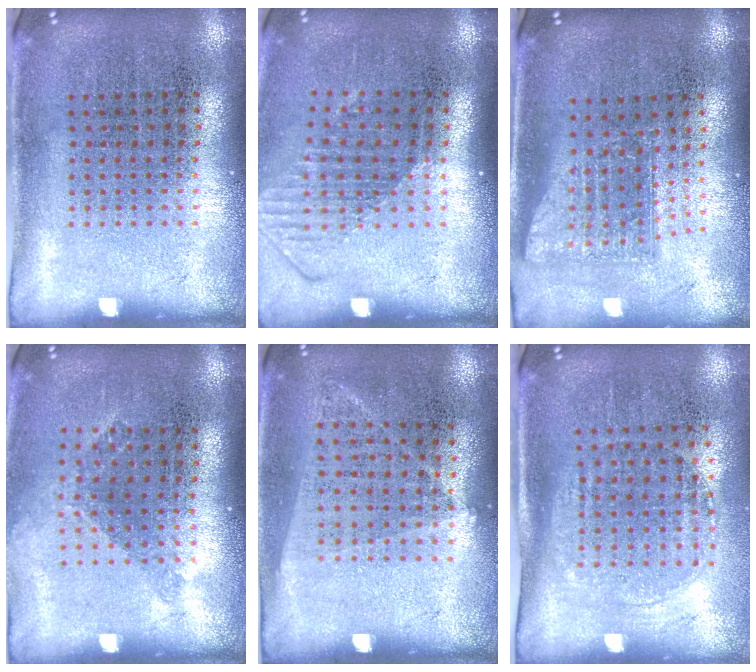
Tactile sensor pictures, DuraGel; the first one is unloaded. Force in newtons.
{"total": 1.6, "press": 1.1, "slide": 1.1}
{"total": 1.7, "press": 1.3, "slide": 1.0}
{"total": 1.0, "press": 0.8, "slide": 0.6}
{"total": 1.0, "press": 0.9, "slide": 0.5}
{"total": 1.5, "press": 1.2, "slide": 0.8}